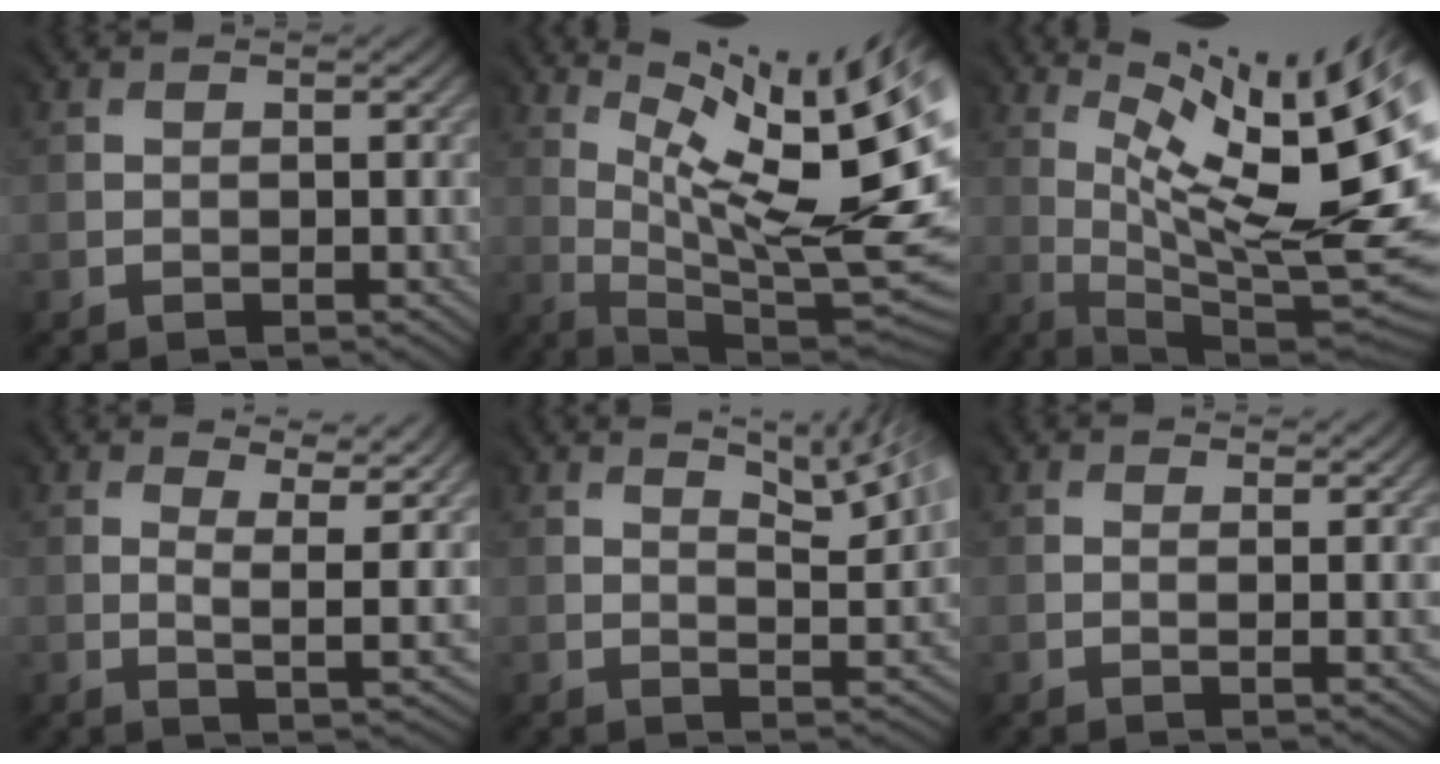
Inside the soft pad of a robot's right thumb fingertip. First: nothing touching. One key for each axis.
{"total": 14.9, "fx": 4.5, "fy": 3.5, "fz": 13.8, "tx": -0.186, "ty": 0.011, "tz": 0.100}
{"total": 15.6, "fx": 4.7, "fy": 3.2, "fz": 14.5, "tx": -0.197, "ty": 0.005, "tz": 0.106}
{"total": 6.3, "fx": 3.5, "fy": 1.9, "fz": 4.9, "tx": -0.085, "ty": 0.003, "tz": 0.051}
{"total": 6.9, "fx": 4.6, "fy": 1.5, "fz": 4.9, "tx": -0.059, "ty": 0.008, "tz": 0.063}
{"total": 2.9, "fx": 2.0, "fy": 0.8, "fz": 2.0, "tx": -0.029, "ty": 0.000, "tz": 0.026}